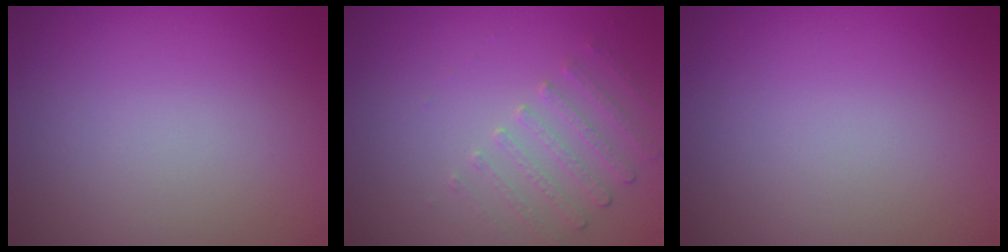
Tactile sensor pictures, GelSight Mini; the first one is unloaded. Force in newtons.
{"total": 1.7, "press": 1.2, "slide": 1.2}
{"total": 0.0}